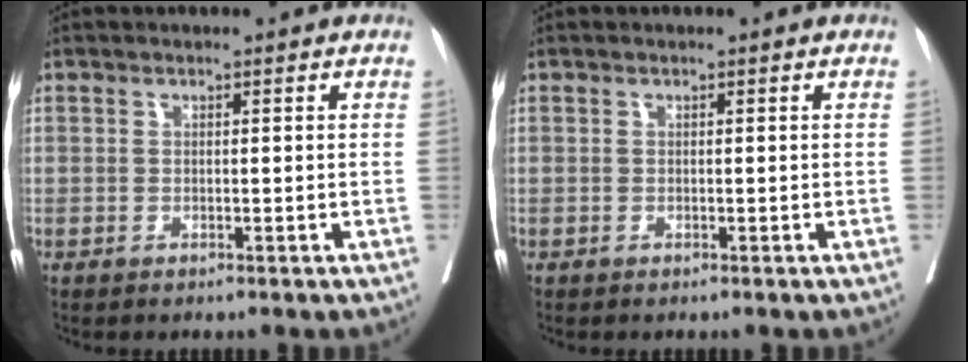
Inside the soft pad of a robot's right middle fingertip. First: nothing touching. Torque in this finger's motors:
{"motor_torque": [-0.02, -0.37, 0.03, 0.00]}